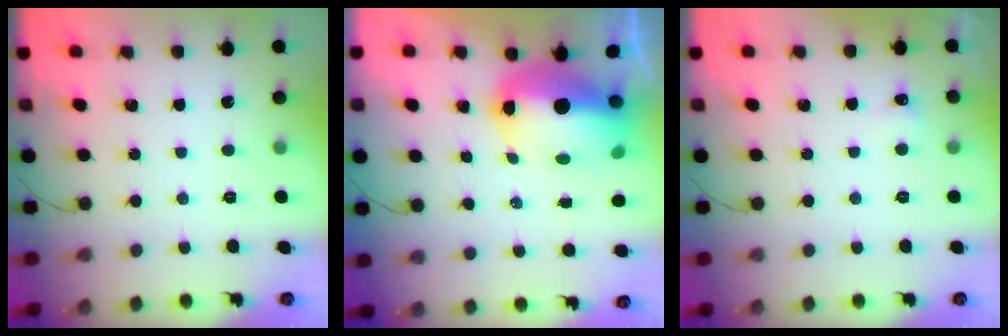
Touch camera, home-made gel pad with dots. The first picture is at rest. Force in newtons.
{"total": 13.6, "press": 13.3, "slide": 2.8}
{"total": 10.6, "press": 3.1, "slide": 10.2}